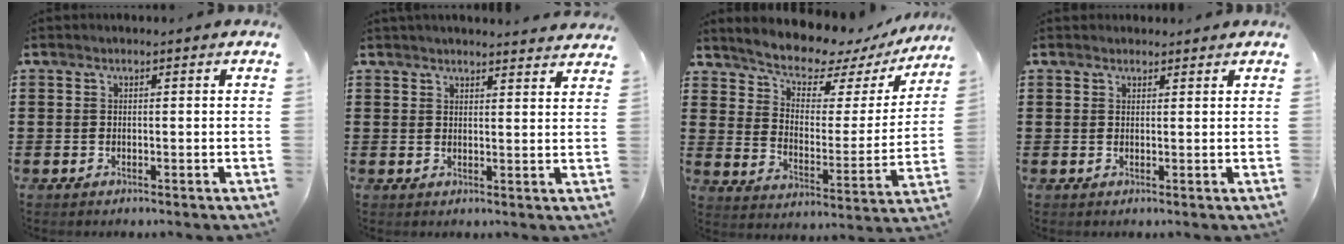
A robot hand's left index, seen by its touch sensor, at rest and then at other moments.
{"total": 2.5, "force": [2.5, -0.1, -0.1], "torque": [-0.007, -0.010, 0.048]}
{"total": 7.0, "force": [6.5, 1.8, 2.0], "torque": [-0.058, -0.052, 0.107]}
{"total": 1.2, "force": [1.1, 0.5, -0.1], "torque": [-0.002, 0.002, 0.023]}